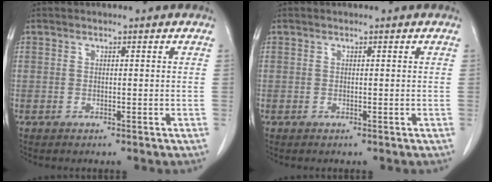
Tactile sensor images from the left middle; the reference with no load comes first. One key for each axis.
{"total": 0.0}